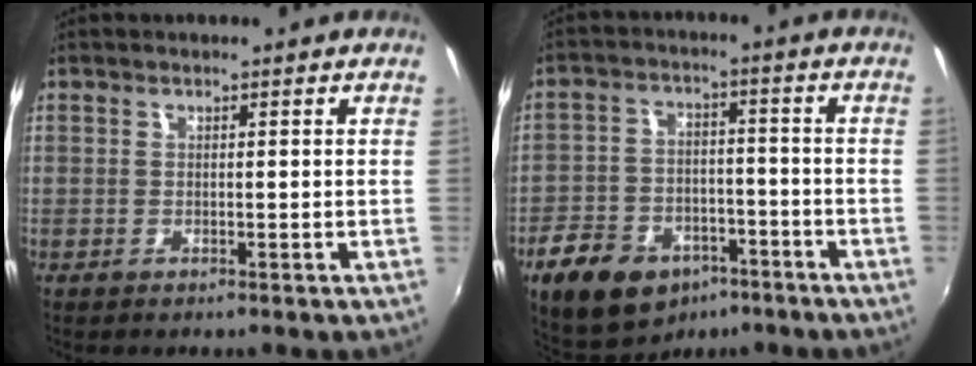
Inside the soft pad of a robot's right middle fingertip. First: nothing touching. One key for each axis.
{"total": 15.4, "fx": -9.5, "fy": 9.6, "fz": 7.5, "tx": -0.179, "ty": 0.005, "tz": -0.137}